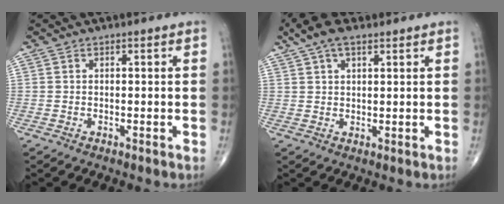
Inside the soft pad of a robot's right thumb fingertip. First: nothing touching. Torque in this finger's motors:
{"motor_torque": [-1.94, 2.02, 0.10, 0.21, 0.08]}